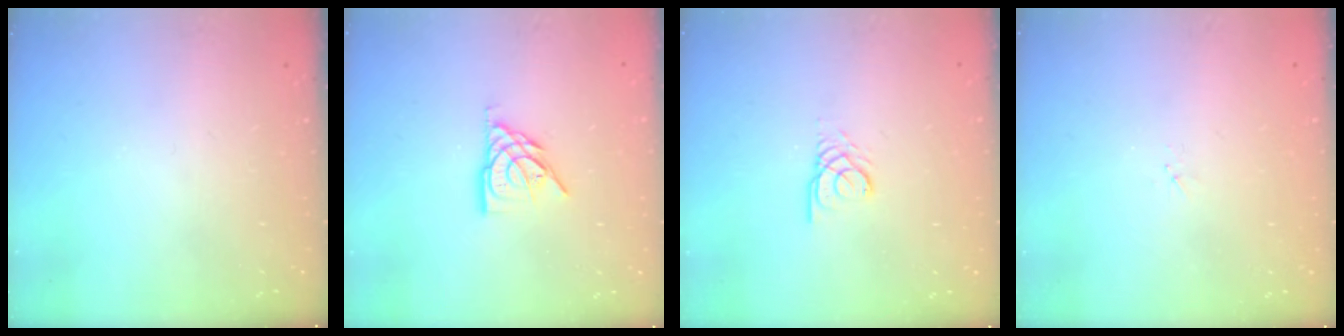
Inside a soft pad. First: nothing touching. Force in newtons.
{"total": 8.3, "press": 8.3, "slide": 0.6}
{"total": 2.3, "press": 2.3, "slide": 0.1}
{"total": 1.9, "press": 1.9, "slide": 0.3}